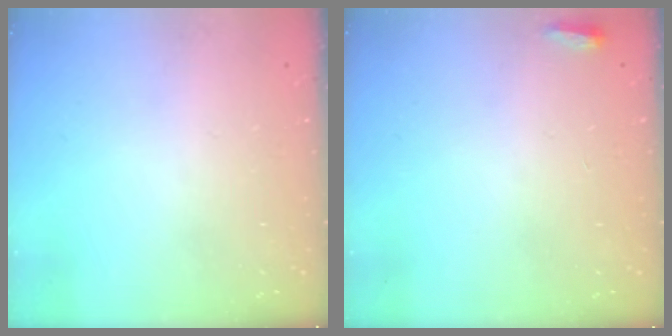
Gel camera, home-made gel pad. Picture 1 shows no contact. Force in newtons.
{"total": 2.5, "press": 2.3, "slide": 1.0}